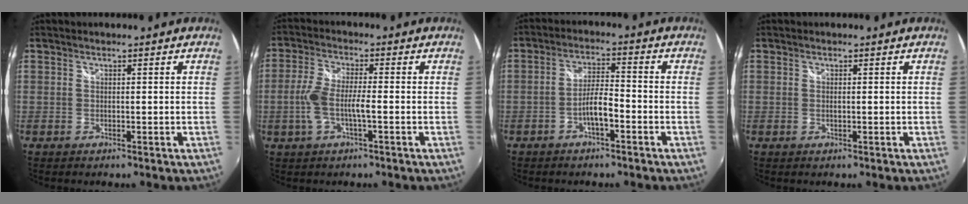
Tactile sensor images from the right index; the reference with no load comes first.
{"total": 7.3, "force": [-1.8, 1.8, 6.8], "torque": [-0.145, 0.001, -0.034]}
{"total": 4.9, "force": [-2.6, 1.0, 4.0], "torque": [-0.078, 0.007, -0.044]}
{"total": 0.7, "force": [0.0, 0.2, 0.7], "torque": [-0.015, -0.001, 0.000]}